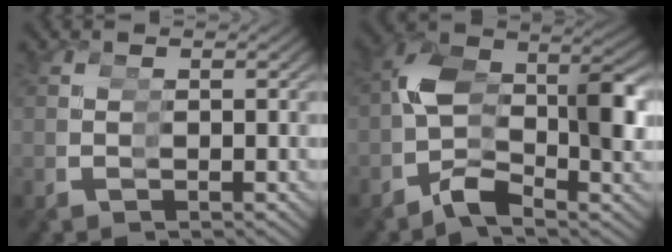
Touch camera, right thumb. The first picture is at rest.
{"total": 9.5, "force": [-1.4, 6.2, 7.1], "torque": [-0.120, -0.014, -0.020]}